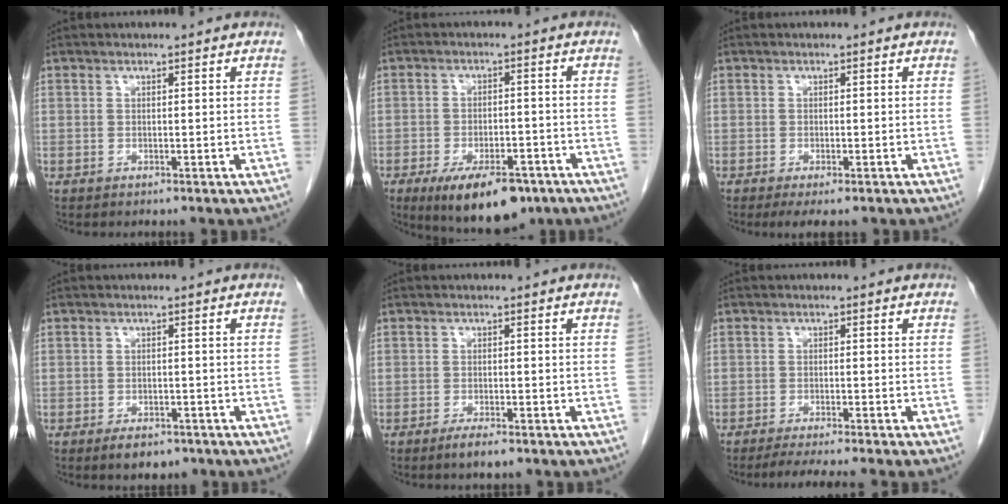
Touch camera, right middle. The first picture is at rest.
{"total": 11.7, "force": [-7.4, 4.9, 7.6], "torque": [-0.113, -0.007, -0.107]}
{"total": 3.3, "force": [-2.2, 0.8, 2.2], "torque": [-0.034, -0.010, -0.032]}
{"total": 3.8, "force": [-2.7, 1.9, 1.9], "torque": [-0.028, -0.001, -0.033]}
{"total": 2.6, "force": [-1.8, 0.5, 1.8], "torque": [-0.032, -0.003, -0.030]}
{"total": 5.6, "force": [-4.7, -0.8, 3.0], "torque": [-0.034, -0.013, -0.074]}